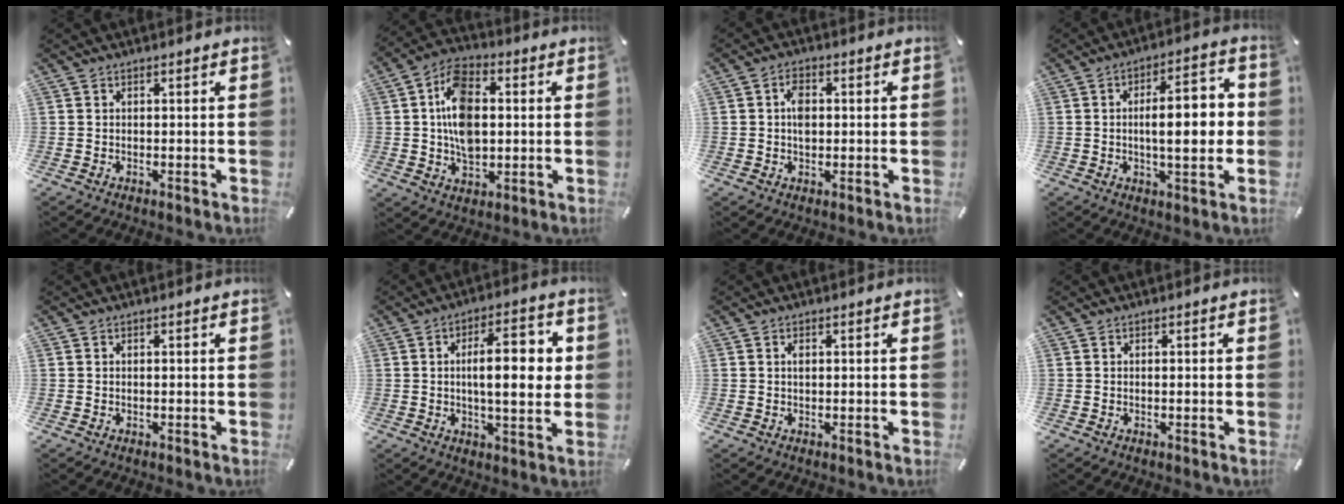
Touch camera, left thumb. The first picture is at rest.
{"total": 12.7, "force": [0.9, 8.5, 9.4], "torque": [-0.177, 0.008, 0.015]}
{"total": 4.1, "force": [0.4, 2.7, 3.1], "torque": [-0.046, 0.002, 0.002]}
{"total": 12.5, "force": [-0.4, 4.5, 11.6], "torque": [-0.159, 0.000, -0.014]}
{"total": 0.0}
{"total": 13.3, "force": [1.6, 4.8, 12.3], "torque": [-0.175, -0.001, 0.017]}
{"total": 1.1, "force": [0.2, 0.5, 0.9], "torque": [-0.019, 0.002, 0.003]}
{"total": 0.5, "force": [-0.1, 0.1, 0.5], "torque": [-0.010, -0.002, -0.001]}